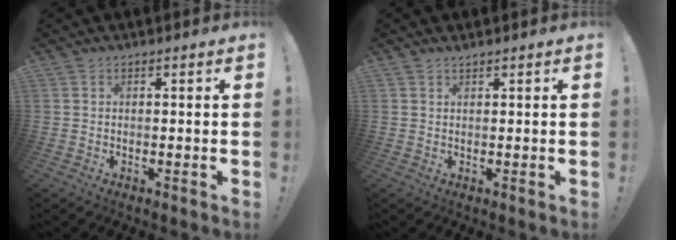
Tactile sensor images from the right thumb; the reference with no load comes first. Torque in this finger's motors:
{"motor_torque": [-0.18, -0.54, -0.08, -0.04, 0.01]}